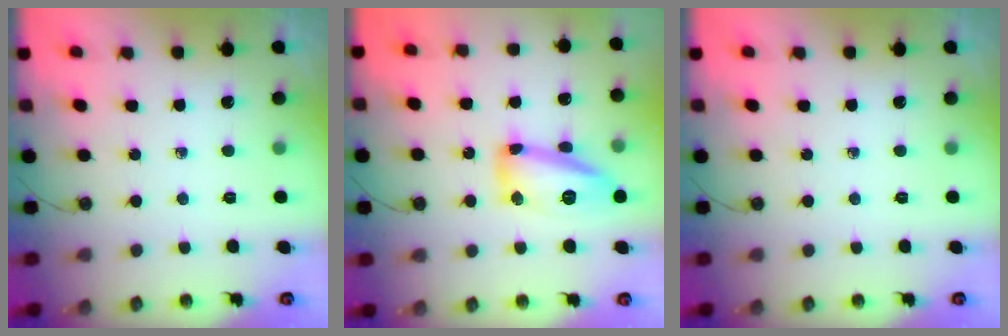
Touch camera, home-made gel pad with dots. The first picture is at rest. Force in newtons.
{"total": 14.6, "press": 14.5, "slide": 0.7}
{"total": 0.0}